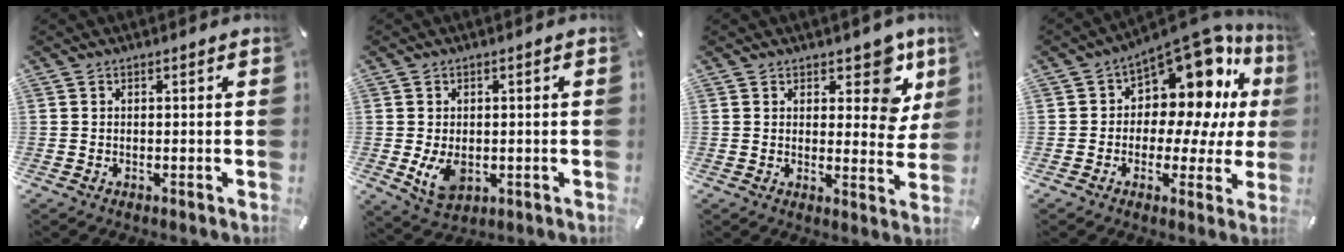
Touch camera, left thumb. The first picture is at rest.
{"total": 6.2, "force": [-0.8, 4.5, 4.2], "torque": [-0.081, -0.006, -0.016]}
{"total": 9.9, "force": [6.1, 5.3, 5.8], "torque": [-0.041, -0.045, 0.099]}
{"total": 15.9, "force": [7.9, 9.4, 10.1], "torque": [-0.135, -0.078, 0.137]}